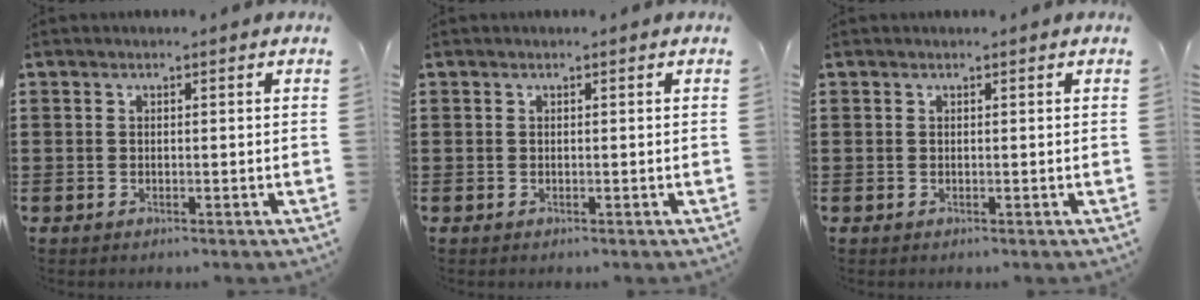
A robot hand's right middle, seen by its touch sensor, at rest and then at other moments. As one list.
[{"total": 0.0}, {"total": 0.0}]